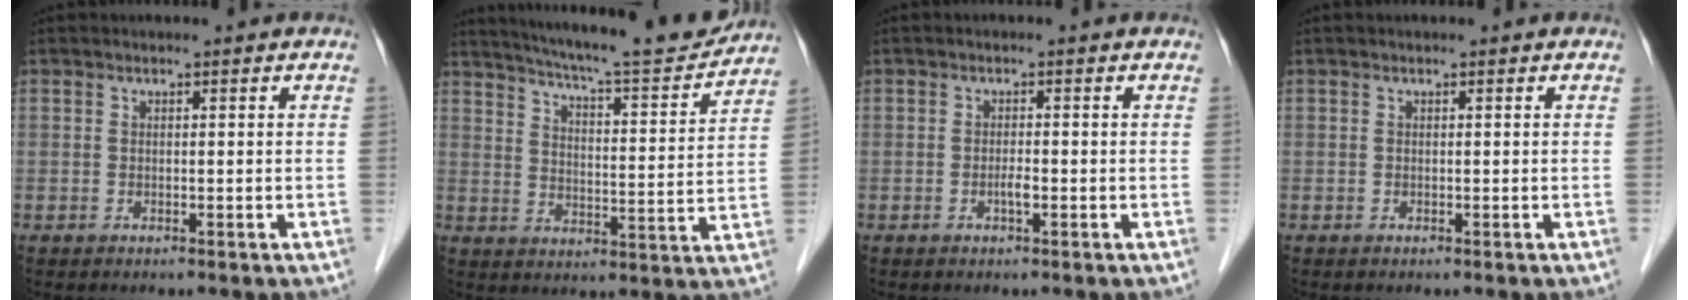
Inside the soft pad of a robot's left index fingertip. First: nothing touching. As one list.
[{"total": 16.7, "force": [15.3, 0.7, 6.6], "torque": [-0.109, -0.029, 0.212]}, {"total": 1.6, "force": [-1.3, 0.1, 1.0], "torque": [-0.021, -0.006, -0.021]}, {"total": 0.0}]